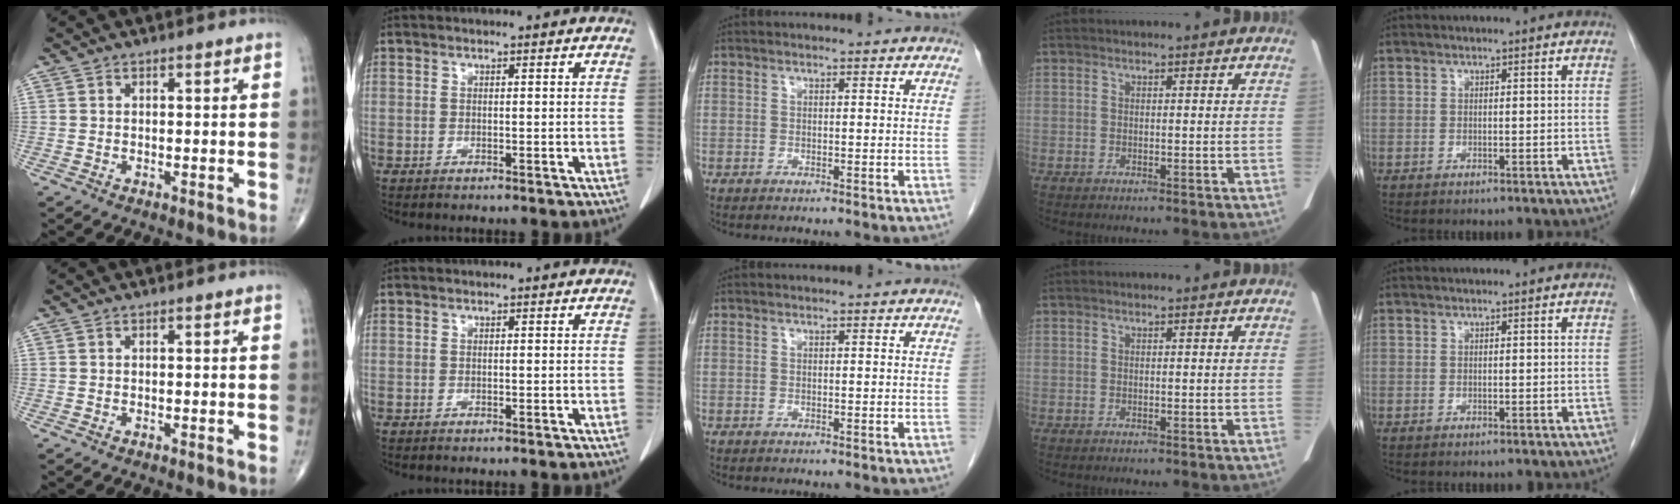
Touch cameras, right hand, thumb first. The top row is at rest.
{}